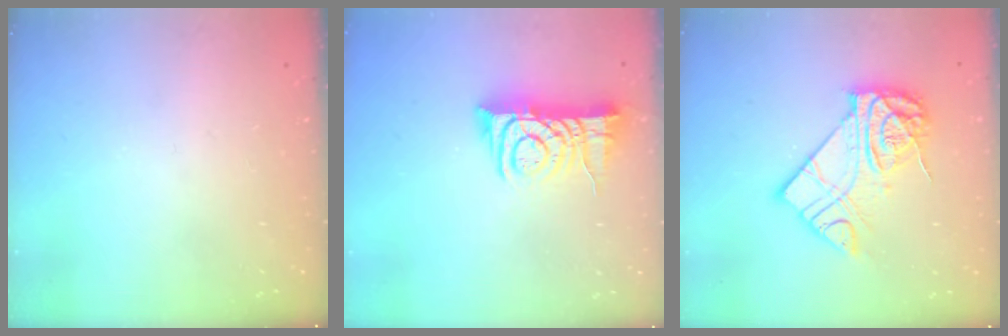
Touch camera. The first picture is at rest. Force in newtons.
{"total": 10.2, "press": 10.1, "slide": 1.2}
{"total": 14.7, "press": 14.7, "slide": 1.3}